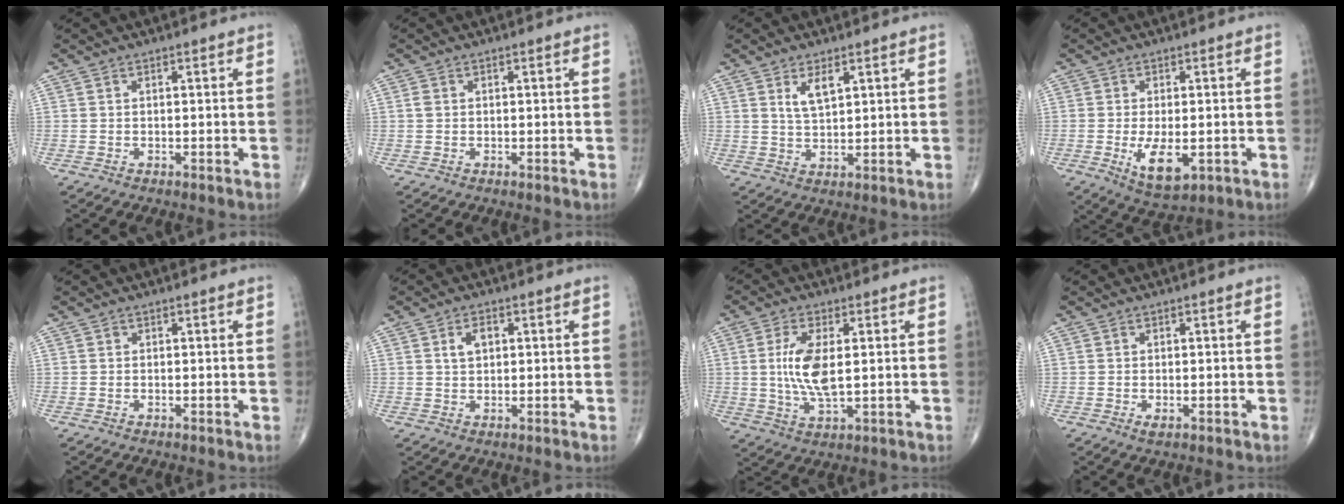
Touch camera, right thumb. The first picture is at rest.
{"total": 0.8, "force": [0.1, 0.6, 0.4], "torque": [-0.008, 0.001, 0.000]}
{"total": 4.2, "force": [2.1, 1.7, 3.2], "torque": [-0.053, -0.015, 0.042]}
{"total": 7.5, "force": [-1.8, 3.5, 6.4], "torque": [-0.105, -0.015, -0.021]}
{"total": 0.0}
{"total": 3.2, "force": [1.0, 2.0, 2.3], "torque": [-0.033, 0.002, 0.018]}
{"total": 9.0, "force": [0.9, 3.6, 8.2], "torque": [-0.170, -0.012, 0.020]}
{"total": 1.1, "force": [-0.4, 0.5, 1.0], "torque": [-0.015, -0.003, -0.006]}